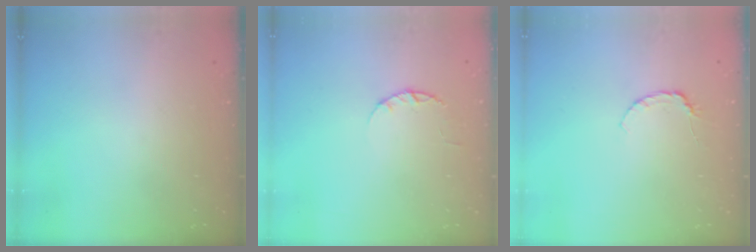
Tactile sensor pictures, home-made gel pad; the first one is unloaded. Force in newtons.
{"total": 2.4, "press": 2.3, "slide": 0.4}
{"total": 4.0, "press": 4.0, "slide": 0.5}